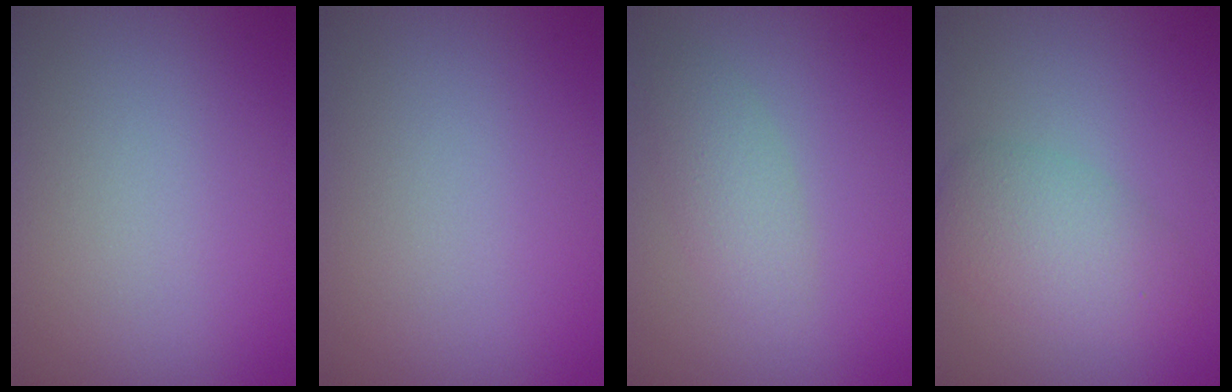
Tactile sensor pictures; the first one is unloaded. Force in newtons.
{"total": 0.0}
{"total": 2.3, "press": 2.3, "slide": 0.1}
{"total": 4.0, "press": 4.0, "slide": 0.3}